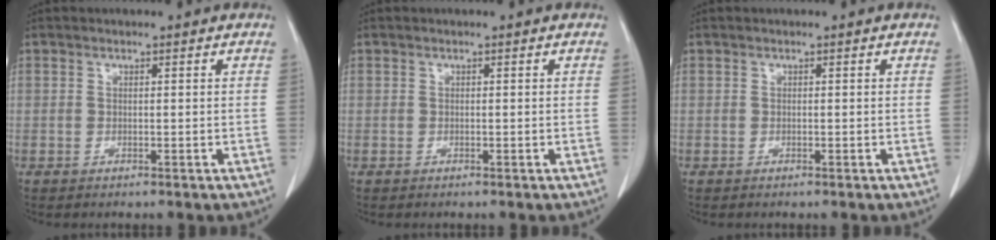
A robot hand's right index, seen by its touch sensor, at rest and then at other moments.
{"total": 0.0}
{"total": 0.0}